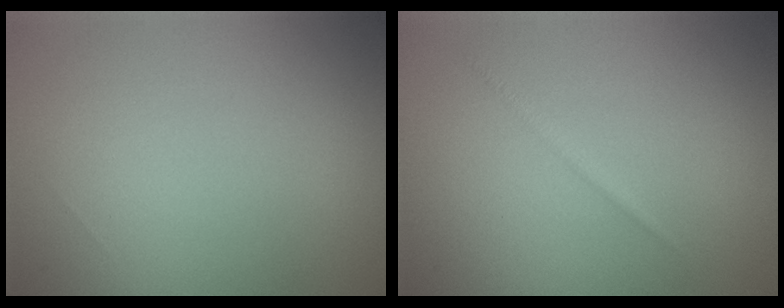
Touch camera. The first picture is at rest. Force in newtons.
{"total": 0.6, "press": 0.6, "slide": 0.1}